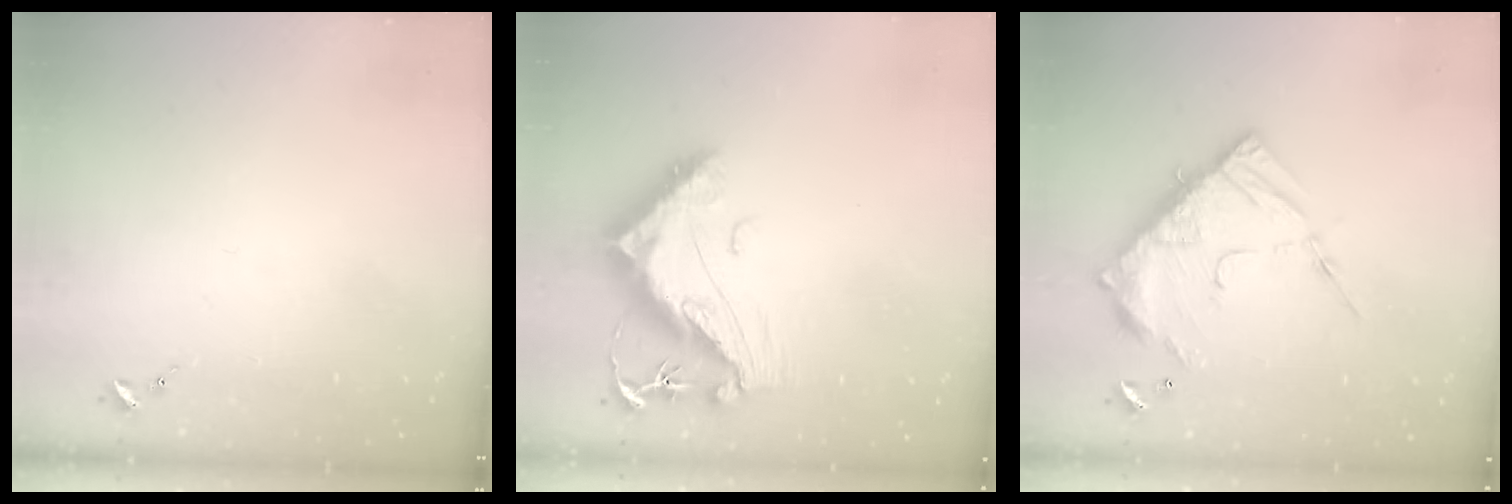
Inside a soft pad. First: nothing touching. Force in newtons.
{"total": 13.5, "press": 13.4, "slide": 1.3}
{"total": 16.6, "press": 16.6, "slide": 1.5}